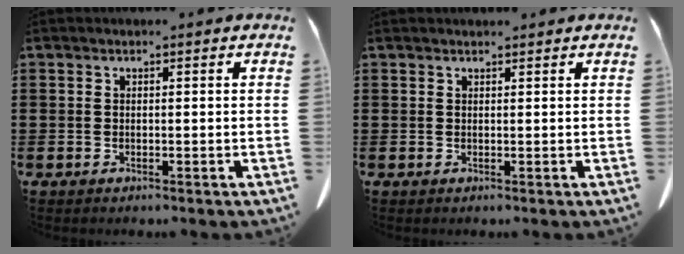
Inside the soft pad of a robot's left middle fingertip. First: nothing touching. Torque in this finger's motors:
{"motor_torque": [0.21, 0.16, 0.02, 0.00]}